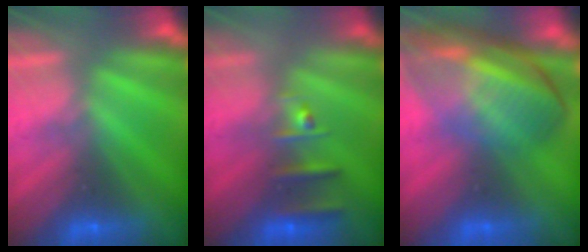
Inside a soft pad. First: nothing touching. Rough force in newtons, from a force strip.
{"total": 2.5}
{"total": 10.0}